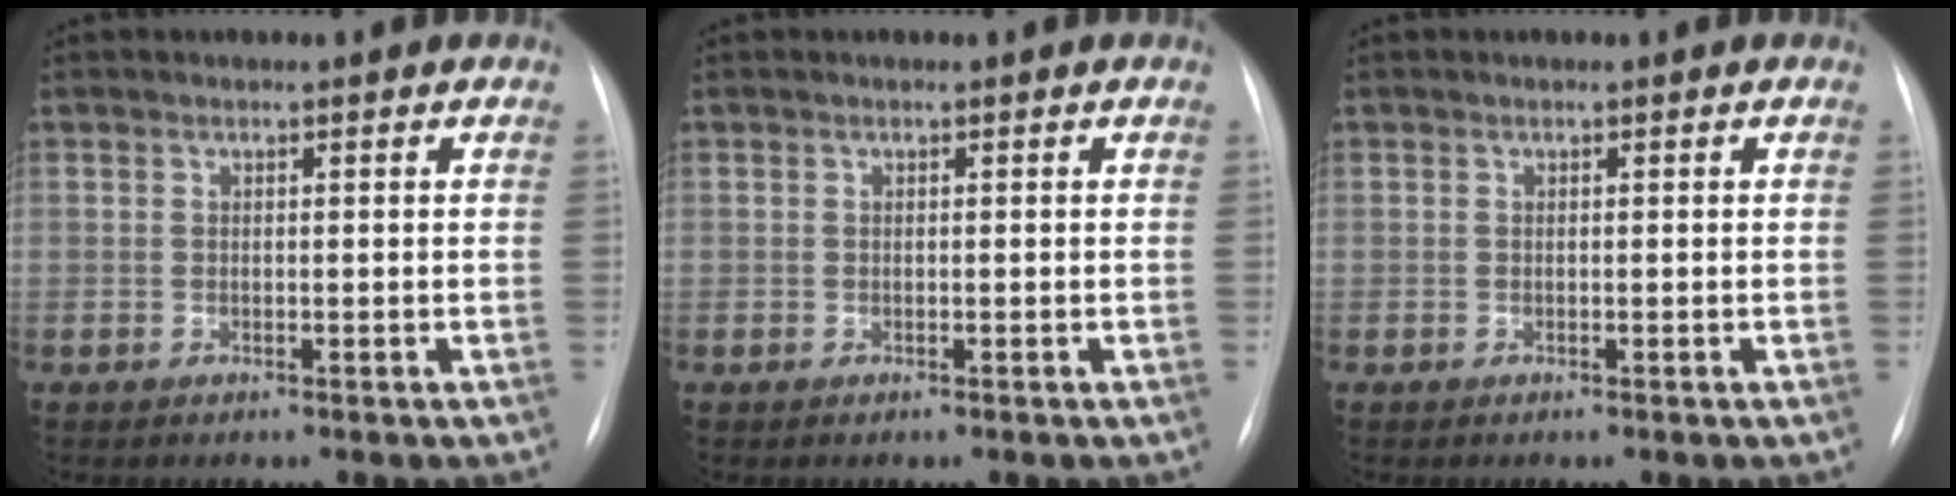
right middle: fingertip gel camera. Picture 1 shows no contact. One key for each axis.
{"total": 0.0}
{"total": 0.0}